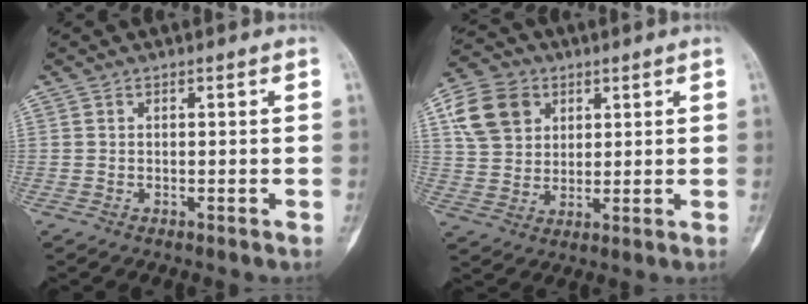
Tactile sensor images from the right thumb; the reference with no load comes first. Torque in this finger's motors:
{"motor_torque": [-0.56, 0.40, 0.10, -0.15, 0.05]}